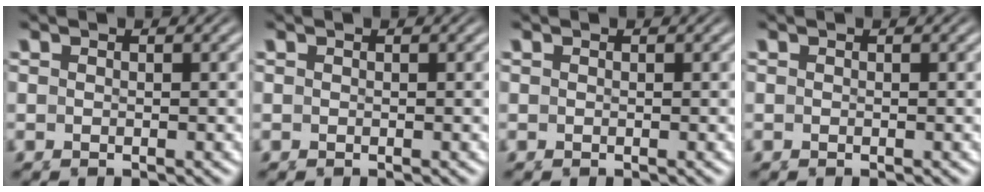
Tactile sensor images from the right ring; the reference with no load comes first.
{"total": 0.0}
{"total": 0.0}
{"total": 0.0}